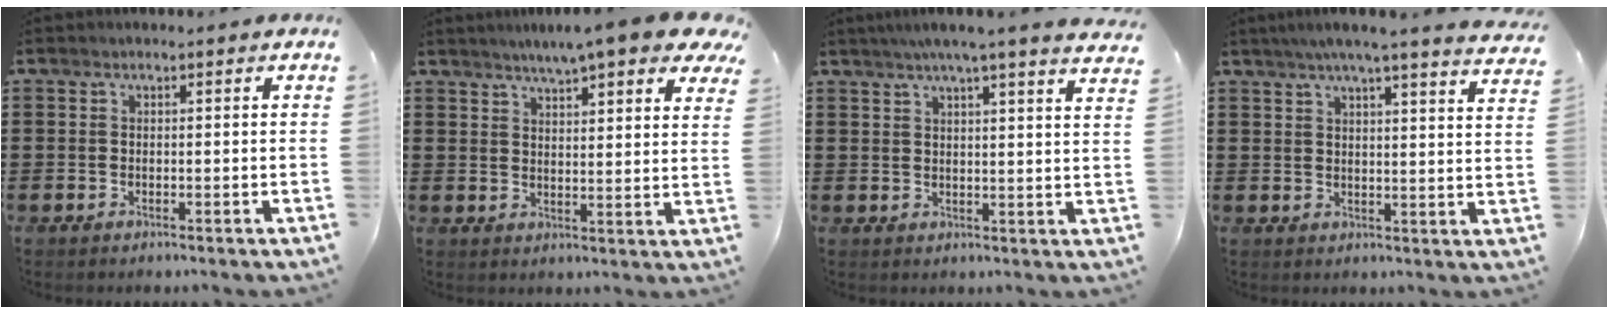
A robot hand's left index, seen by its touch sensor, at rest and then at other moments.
{"total": 6.8, "force": [6.0, 0.3, 3.3], "torque": [-0.068, -0.022, 0.102]}
{"total": 4.8, "force": [4.1, -0.8, 2.4], "torque": [-0.058, -0.012, 0.071]}
{"total": 5.2, "force": [4.5, -0.6, 2.4], "torque": [-0.064, -0.019, 0.077]}